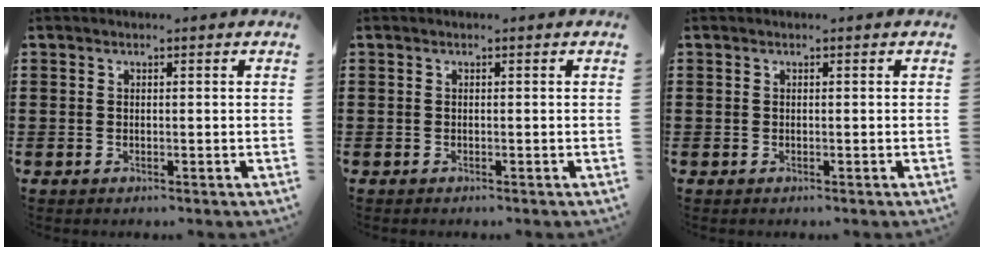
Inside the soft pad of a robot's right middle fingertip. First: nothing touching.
{"total": 0.0}
{"total": 0.0}